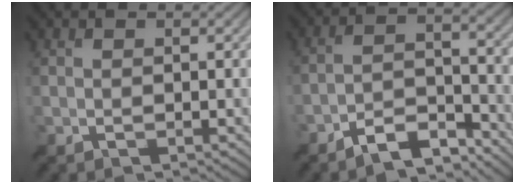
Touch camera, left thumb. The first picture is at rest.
{"total": 6.9, "force": [-5.8, 1.8, 3.4], "torque": [-0.061, 0.001, -0.112]}